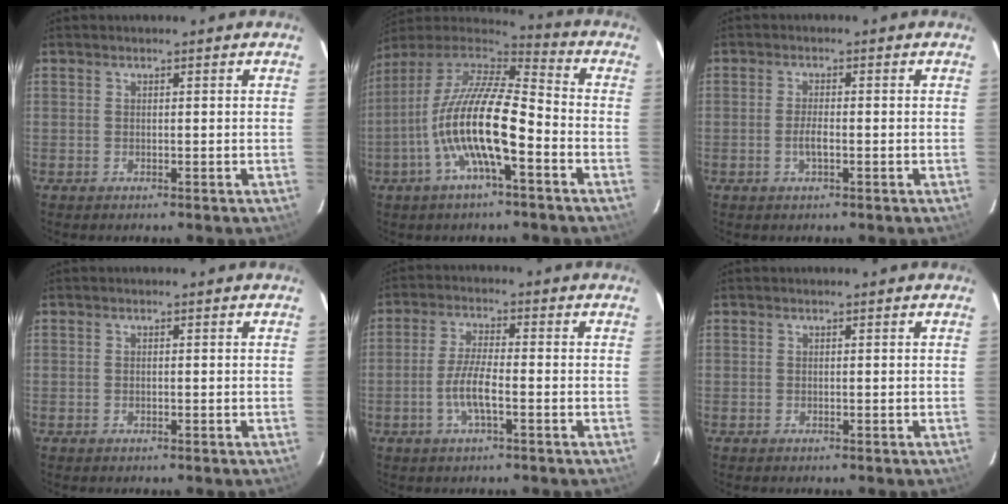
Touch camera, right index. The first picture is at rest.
{"total": 17.3, "force": [-5.7, 4.2, 15.7], "torque": [-0.291, -0.015, -0.114]}
{"total": 2.3, "force": [-0.8, 0.7, 2.1], "torque": [-0.043, -0.002, -0.016]}
{"total": 0.0}
{"total": 5.8, "force": [-2.1, 1.1, 5.3], "torque": [-0.110, -0.002, -0.043]}
{"total": 0.0}